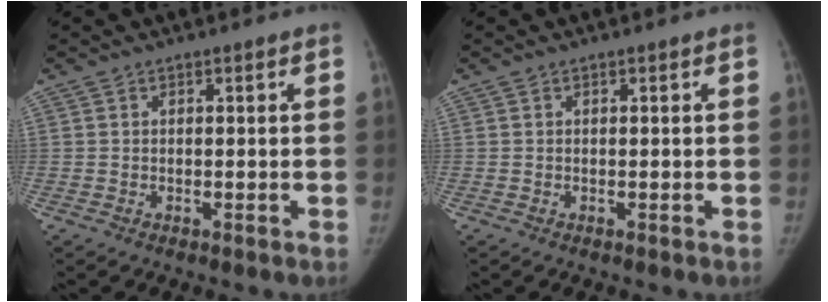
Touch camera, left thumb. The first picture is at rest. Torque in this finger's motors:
{"motor_torque": [0.09, -0.02, 0.00, -0.41, 0.03]}